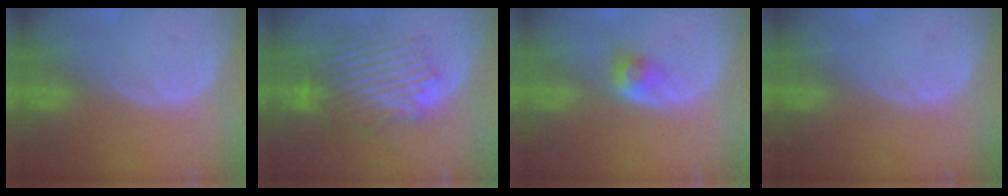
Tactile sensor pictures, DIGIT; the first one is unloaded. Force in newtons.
{"total": 8.9, "press": 8.6, "slide": 2.4}
{"total": 2.8, "press": 2.4, "slide": 1.4}
{"total": 0.0}